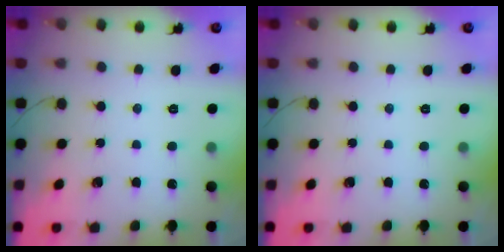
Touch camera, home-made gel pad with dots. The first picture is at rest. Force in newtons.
{"total": 0.0}